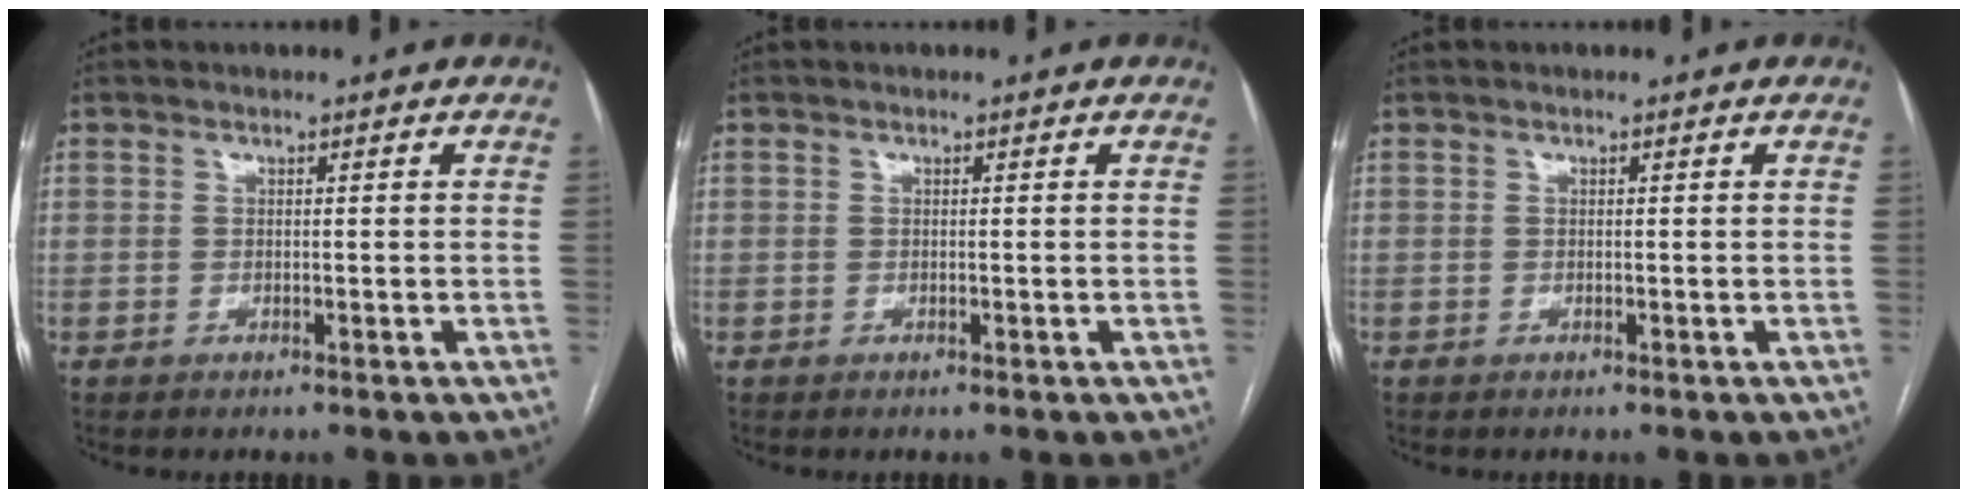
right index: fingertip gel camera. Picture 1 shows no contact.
{"total": 0.0}
{"total": 0.0}